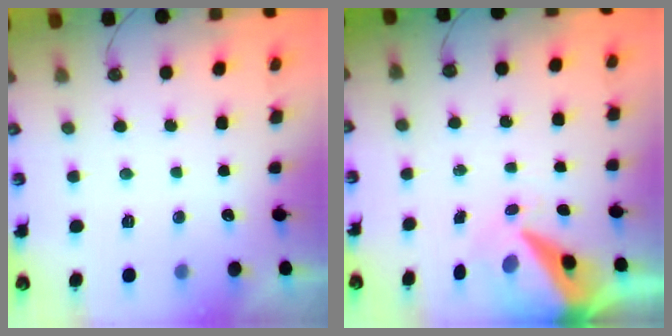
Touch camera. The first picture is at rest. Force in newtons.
{"total": 12.0, "press": 11.9, "slide": 1.3}